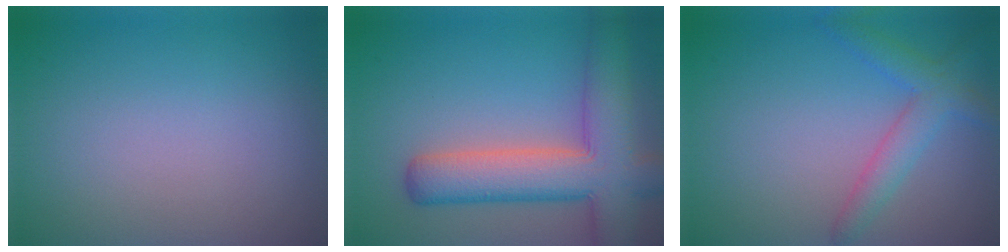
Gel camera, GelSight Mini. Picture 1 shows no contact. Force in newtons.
{"total": 8.6, "press": 8.6, "slide": 0.5}
{"total": 2.2, "press": 2.2, "slide": 0.2}